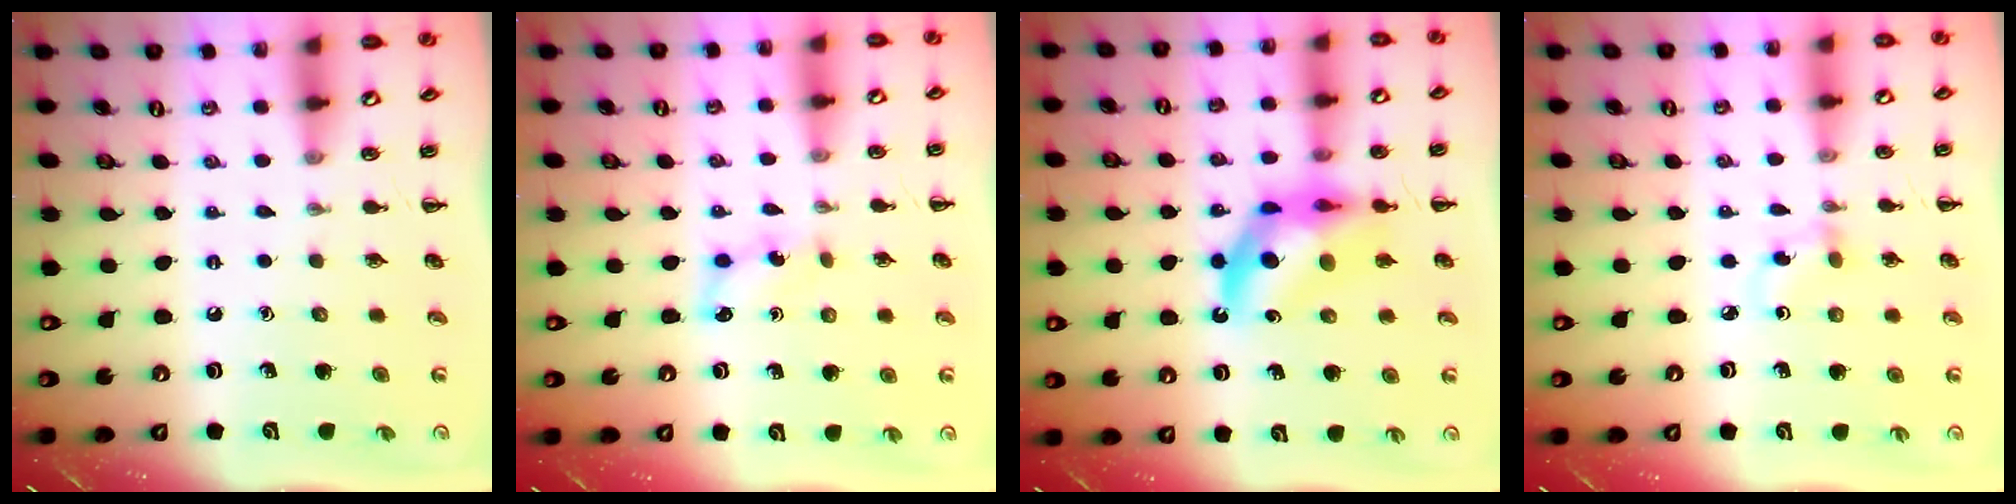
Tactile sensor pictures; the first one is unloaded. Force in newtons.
{"total": 3.6, "press": 3.5, "slide": 1.1}
{"total": 10.1, "press": 9.5, "slide": 3.3}
{"total": 3.4, "press": 3.1, "slide": 1.4}